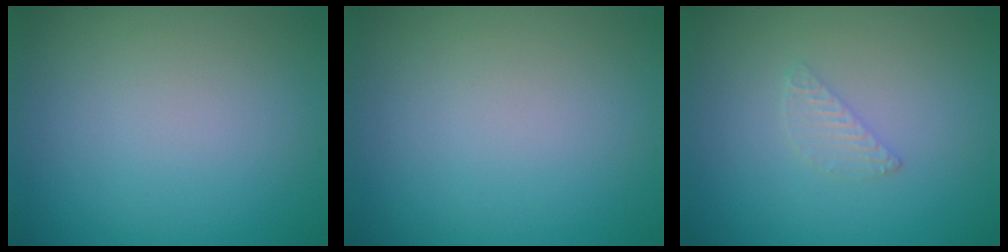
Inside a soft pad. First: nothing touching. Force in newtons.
{"total": 0.0}
{"total": 1.1, "press": 1.1, "slide": 0.1}